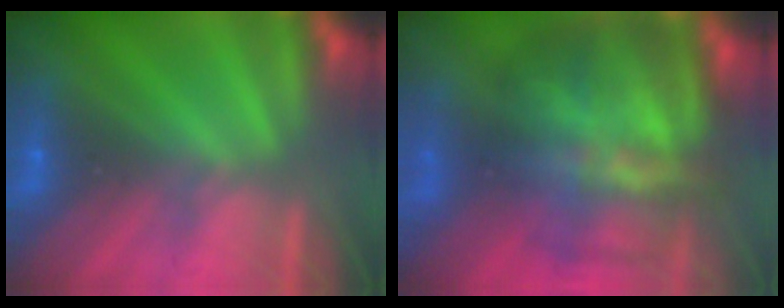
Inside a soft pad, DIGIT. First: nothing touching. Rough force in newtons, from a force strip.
{"total": 11.0}